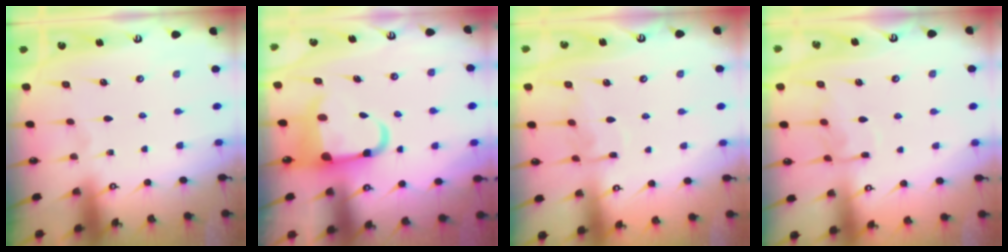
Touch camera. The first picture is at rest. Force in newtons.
{"total": 6.6, "press": 6.4, "slide": 1.7}
{"total": 8.1, "press": 8.0, "slide": 0.6}
{"total": 7.8, "press": 7.7, "slide": 0.6}